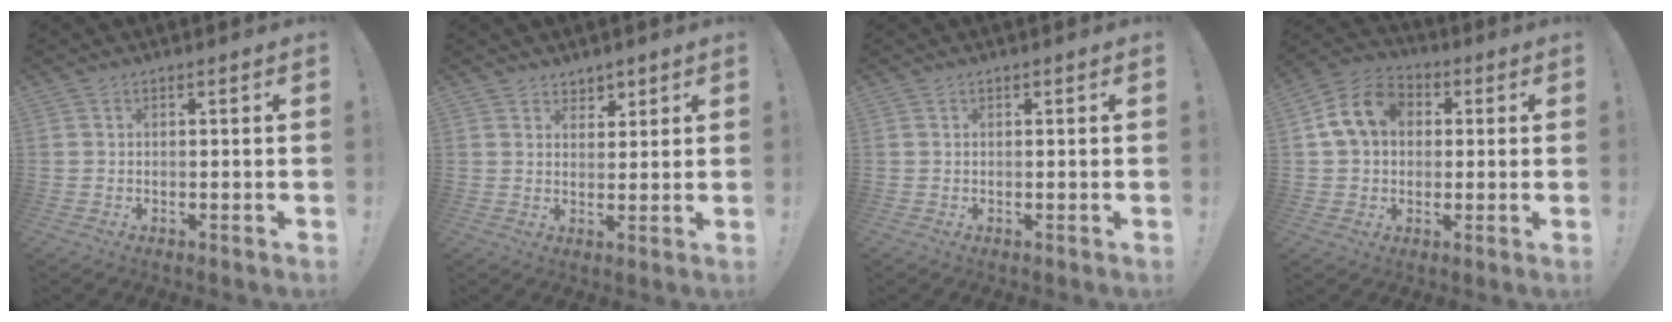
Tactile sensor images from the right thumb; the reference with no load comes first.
{"total": 3.9, "force": [2.9, 2.6, 0.1], "torque": [0.017, -0.022, 0.052]}
{"total": 0.0}
{"total": 12.9, "force": [3.4, 10.1, 7.3], "torque": [-0.120, 0.009, 0.069]}